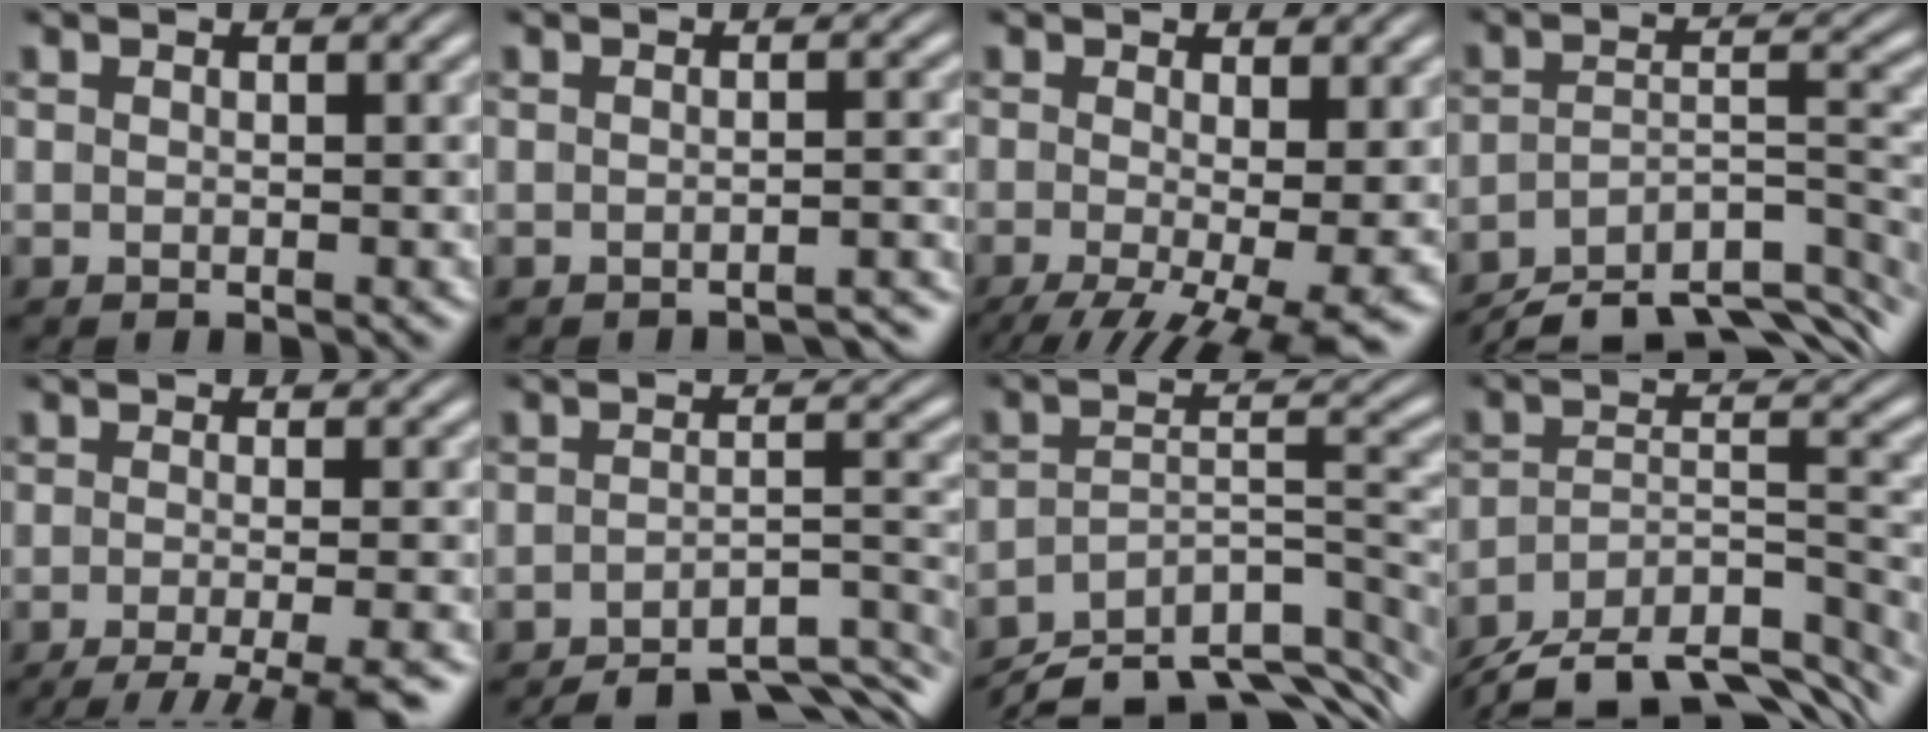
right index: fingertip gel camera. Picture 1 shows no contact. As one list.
[{"total": 2.3, "force": [-2.3, 0.1, 0.3], "torque": [-0.008, -0.004, -0.035]}, {"total": 9.0, "force": [-5.0, 3.8, 6.4], "torque": [-0.108, -0.059, -0.050]}, {"total": 10.6, "force": [-8.7, 3.6, 5.0], "torque": [-0.051, -0.025, -0.127]}, {"total": 10.0, "force": [-8.3, 3.1, 4.6], "torque": [-0.058, -0.031, -0.111]}, {"total": 10.0, "force": [-8.8, 3.0, 3.8], "torque": [-0.036, -0.022, -0.132]}, {"total": 10.8, "force": [-7.8, 4.1, 6.2], "torque": [-0.079, -0.035, -0.111]}, {"total": 12.2, "force": [-10.1, 4.7, 5.0], "torque": [-0.061, -0.026, -0.153]}]